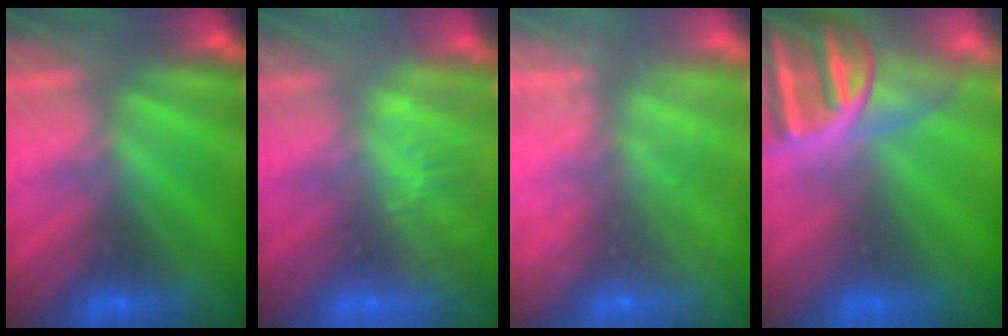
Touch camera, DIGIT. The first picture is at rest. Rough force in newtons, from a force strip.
{"total": 3.4}
{"total": 7.2}
{"total": 8.7}